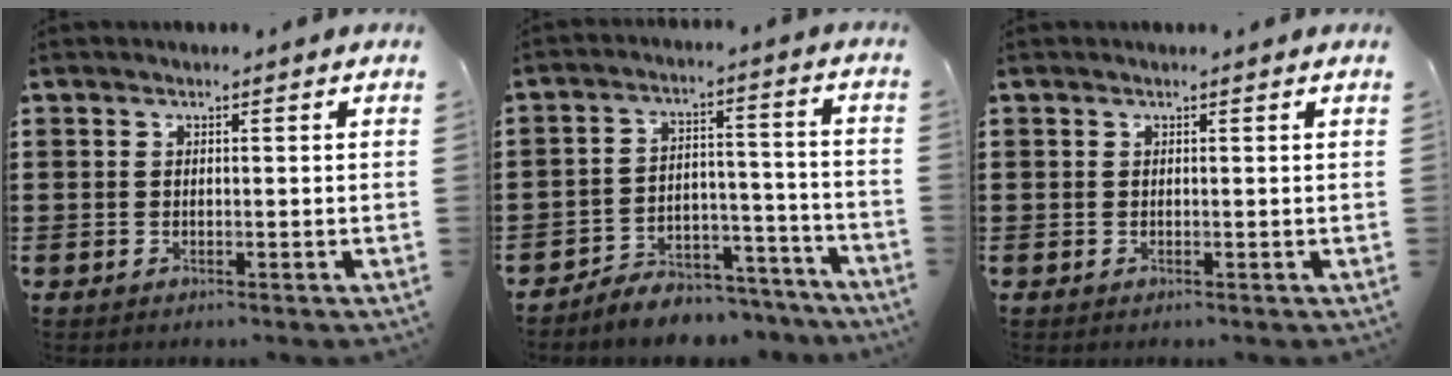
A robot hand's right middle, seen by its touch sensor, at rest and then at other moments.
{"total": 5.6, "force": [-5.5, 1.0, 0.4], "torque": [-0.005, 0.019, -0.109]}
{"total": 0.0}